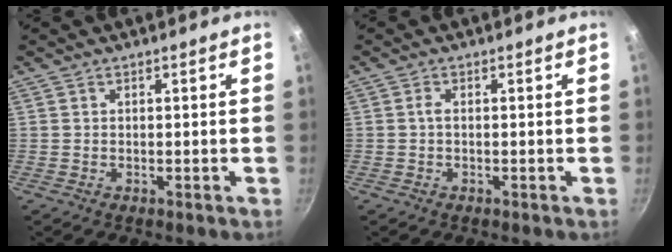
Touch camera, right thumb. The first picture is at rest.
{"total": 1.0, "force": [-0.2, 0.4, 0.9], "torque": [-0.024, 0.004, -0.004]}